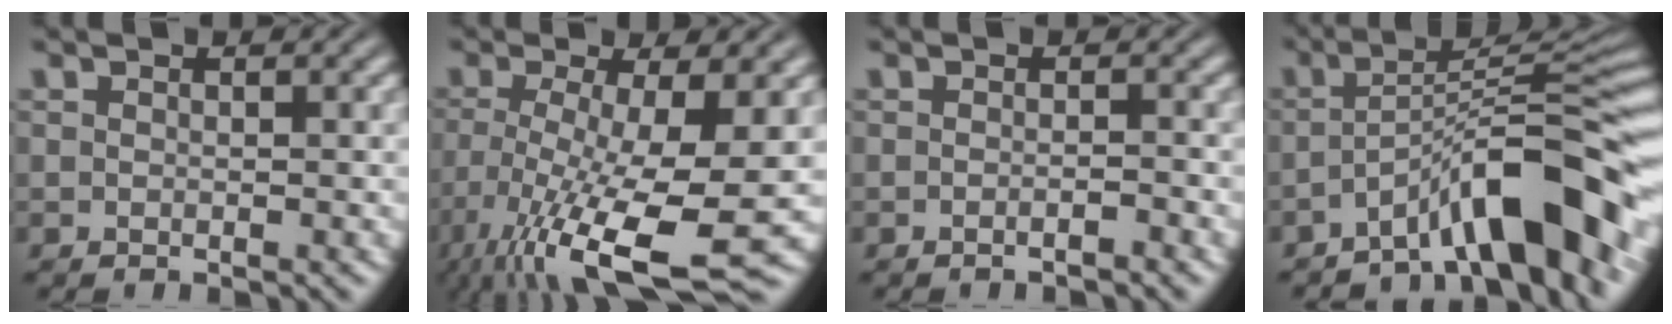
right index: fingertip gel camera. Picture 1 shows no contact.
{"total": 10.5, "force": [-4.6, 3.7, 8.7], "torque": [-0.166, -0.064, -0.040]}
{"total": 1.3, "force": [-1.2, -0.3, 0.3], "torque": [-0.001, 0.003, -0.023]}
{"total": 7.9, "force": [-3.5, 1.6, 6.9], "torque": [-0.093, -0.010, -0.046]}